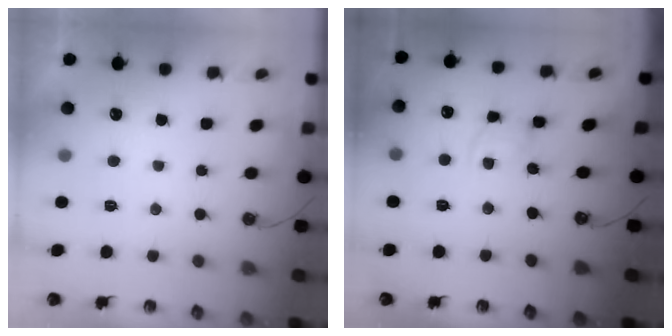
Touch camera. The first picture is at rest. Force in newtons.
{"total": 4.1, "press": 4.1, "slide": 0.2}